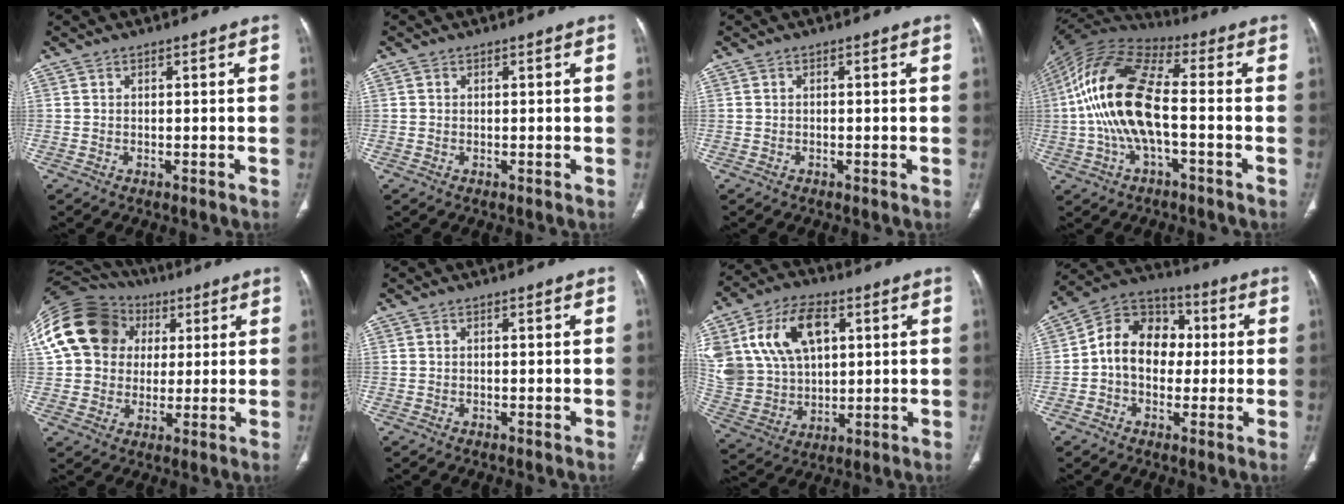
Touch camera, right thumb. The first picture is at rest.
{"total": 0.0}
{"total": 0.0}
{"total": 17.6, "force": [-1.6, 7.4, 15.9], "torque": [-0.328, 0.035, -0.034]}
{"total": 19.6, "force": [4.7, 16.3, 9.8], "torque": [-0.186, 0.035, 0.083]}
{"total": 0.0}
{"total": 23.2, "force": [7.6, 15.8, 15.2], "torque": [-0.316, 0.011, 0.154]}
{"total": 12.9, "force": [0.3, 9.9, 8.2], "torque": [-0.103, 0.035, -0.009]}